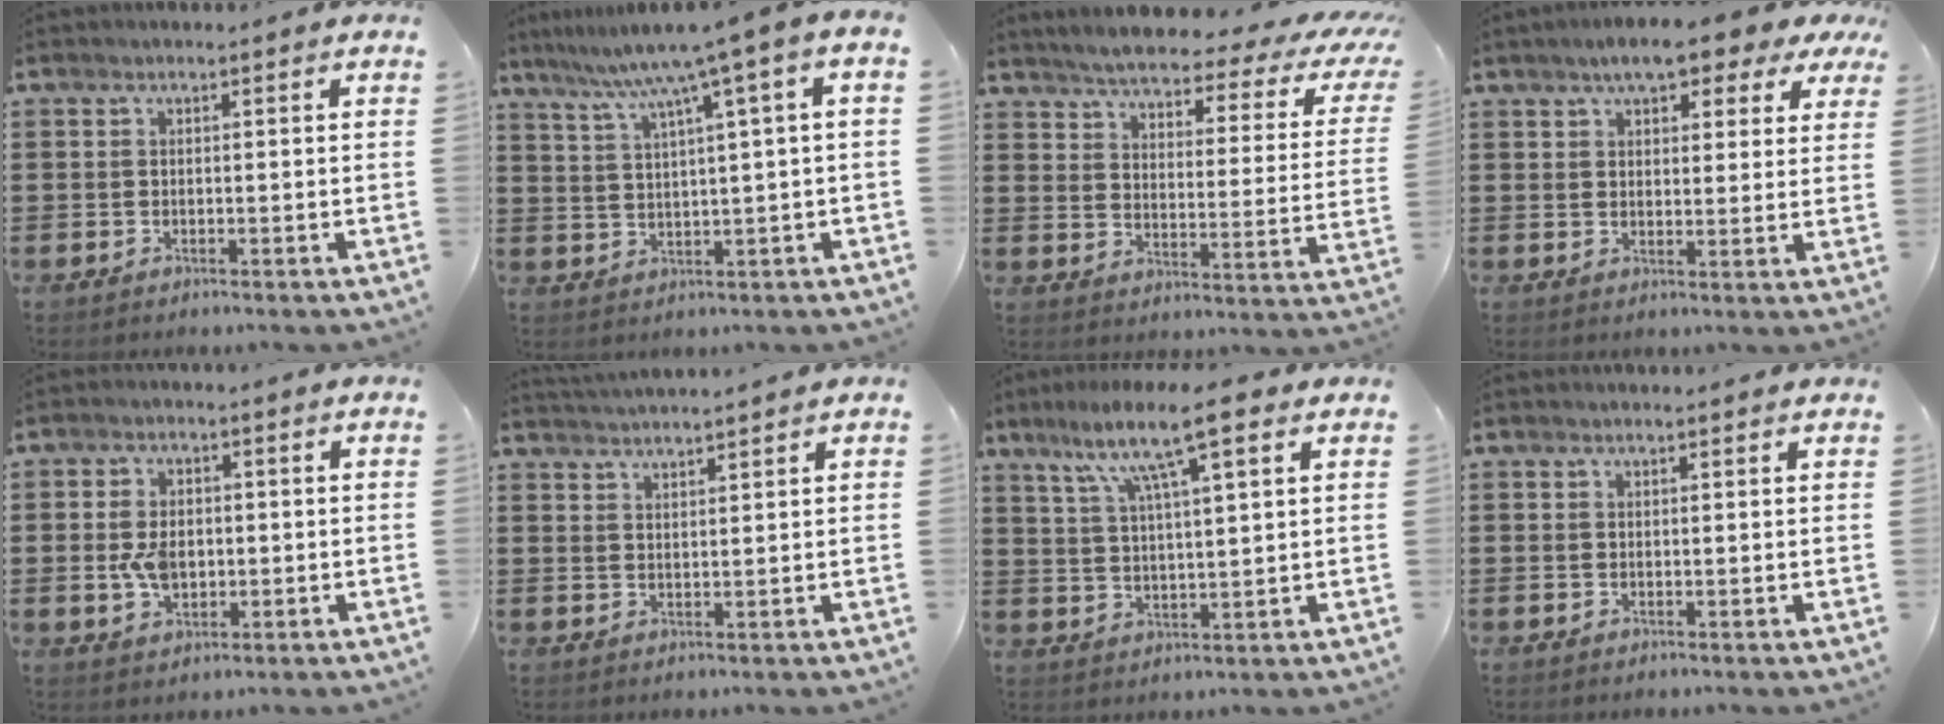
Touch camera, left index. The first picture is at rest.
{"total": 6.6, "force": [3.4, -0.2, 5.7], "torque": [-0.122, -0.026, 0.050]}
{"total": 4.3, "force": [3.6, 0.3, 2.2], "torque": [-0.064, -0.027, 0.054]}
{"total": 6.7, "force": [5.2, 2.1, 3.7], "torque": [-0.064, -0.012, 0.088]}
{"total": 5.2, "force": [-0.3, 3.5, 3.9], "torque": [-0.083, 0.001, -0.011]}
{"total": 2.1, "force": [2.1, -0.4, 0.0], "torque": [-0.006, -0.005, 0.041]}
{"total": 10.4, "force": [6.6, 1.6, 7.8], "torque": [-0.158, -0.011, 0.113]}
{"total": 0.7, "force": [0.6, 0.0, 0.4], "torque": [-0.008, -0.001, 0.011]}